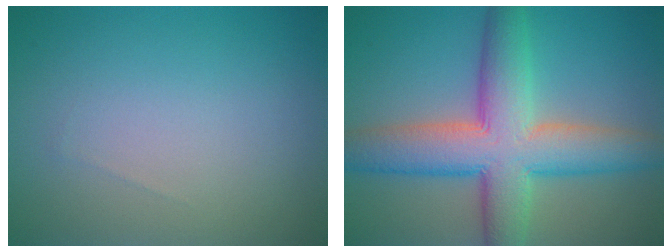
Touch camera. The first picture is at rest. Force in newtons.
{"total": 9.5, "press": 9.5, "slide": 0.6}